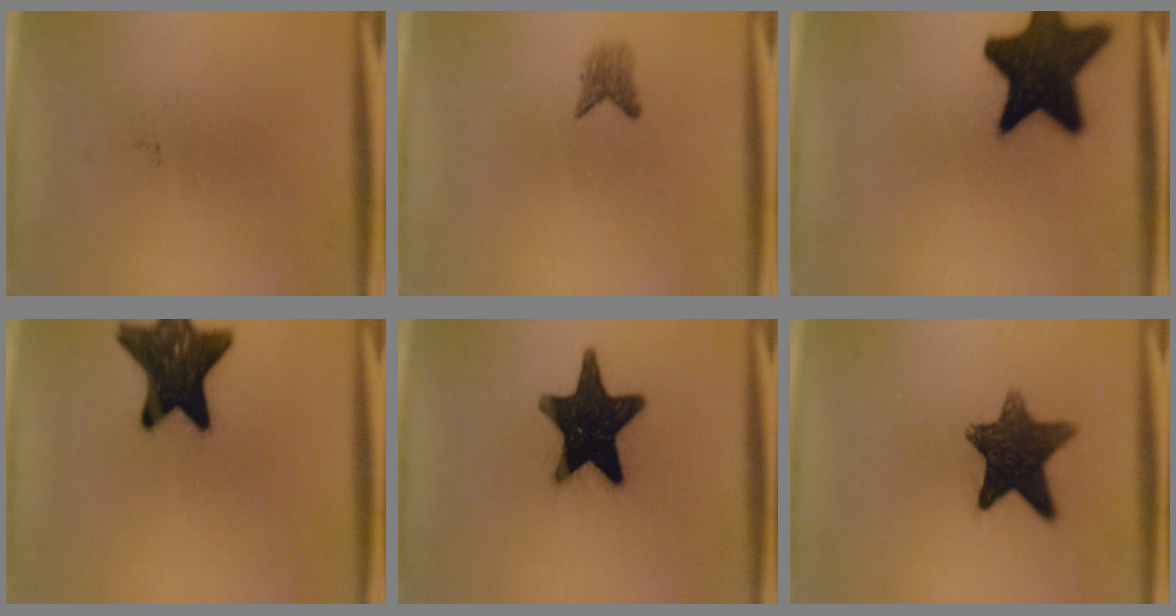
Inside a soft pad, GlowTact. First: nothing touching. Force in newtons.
{"total": 1.8}
{"total": 18.5}
{"total": 16.4}
{"total": 19.1}
{"total": 11.7}